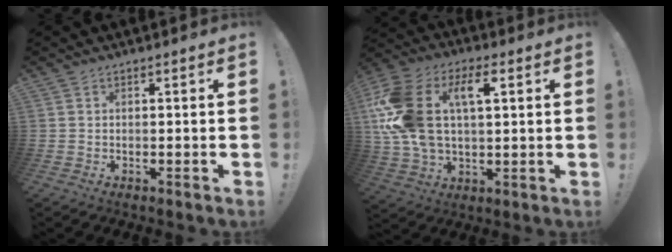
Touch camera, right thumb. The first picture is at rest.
{"total": 19.3, "force": [4.9, 11.9, 14.4], "torque": [-0.305, -0.005, 0.079]}